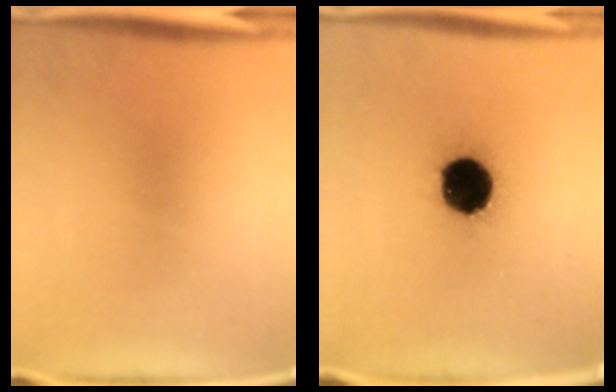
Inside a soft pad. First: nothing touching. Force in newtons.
{"total": 19.7}